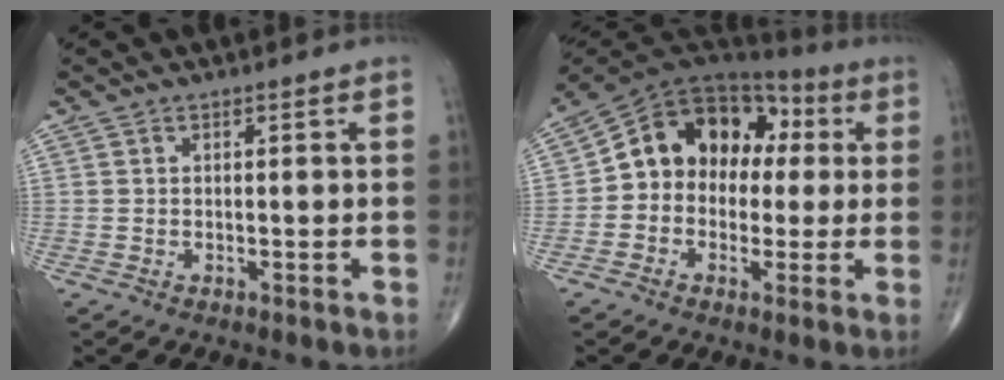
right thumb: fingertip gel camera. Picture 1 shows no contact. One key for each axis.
{"total": 15.2, "fx": 1.2, "fy": 11.8, "fz": 9.6, "tx": -0.115, "ty": 0.048, "tz": 0.008}